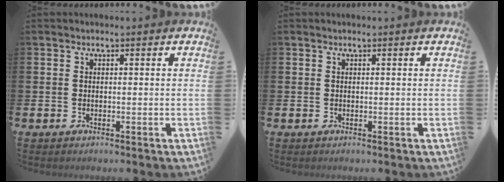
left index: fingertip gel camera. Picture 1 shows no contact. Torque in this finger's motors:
{"motor_torque": [-0.54, 0.47, -0.70, -0.04]}